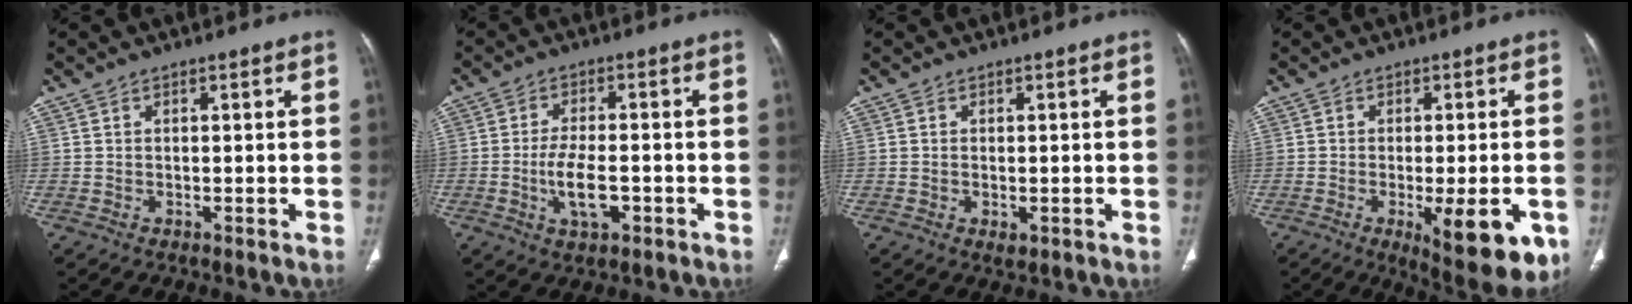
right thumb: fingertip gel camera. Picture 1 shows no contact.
{"total": 7.0, "force": [-2.0, 3.3, 5.9], "torque": [-0.109, 0.007, -0.032]}
{"total": 1.6, "force": [-0.4, 1.0, 1.2], "torque": [-0.022, -0.004, -0.003]}
{"total": 13.6, "force": [-4.8, 4.4, 11.9], "torque": [-0.128, -0.007, -0.051]}